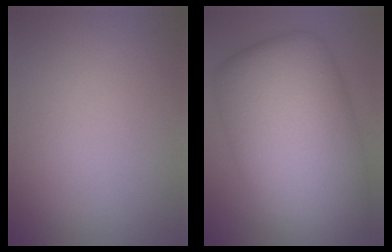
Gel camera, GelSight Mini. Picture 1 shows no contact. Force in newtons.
{"total": 15.1, "press": 15.1, "slide": 0.1}